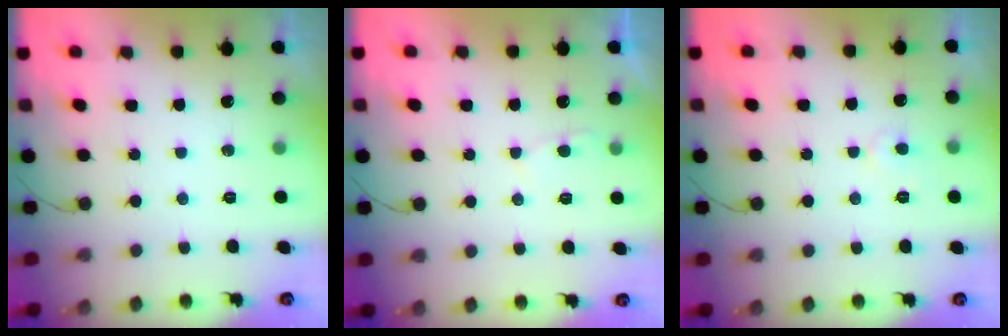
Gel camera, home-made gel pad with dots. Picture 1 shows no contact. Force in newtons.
{"total": 2.5, "press": 2.5, "slide": 0.4}
{"total": 3.9, "press": 3.8, "slide": 0.5}